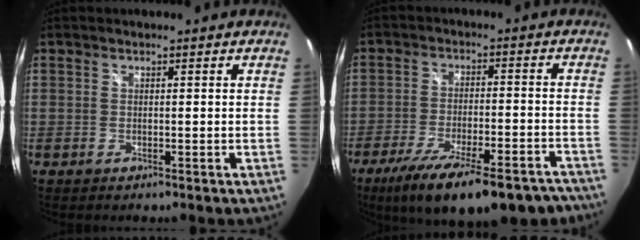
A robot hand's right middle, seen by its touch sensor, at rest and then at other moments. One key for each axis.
{"total": 22.5, "fx": -17.2, "fy": 7.0, "fz": 12.7, "tx": -0.222, "ty": -0.040, "tz": -0.243}